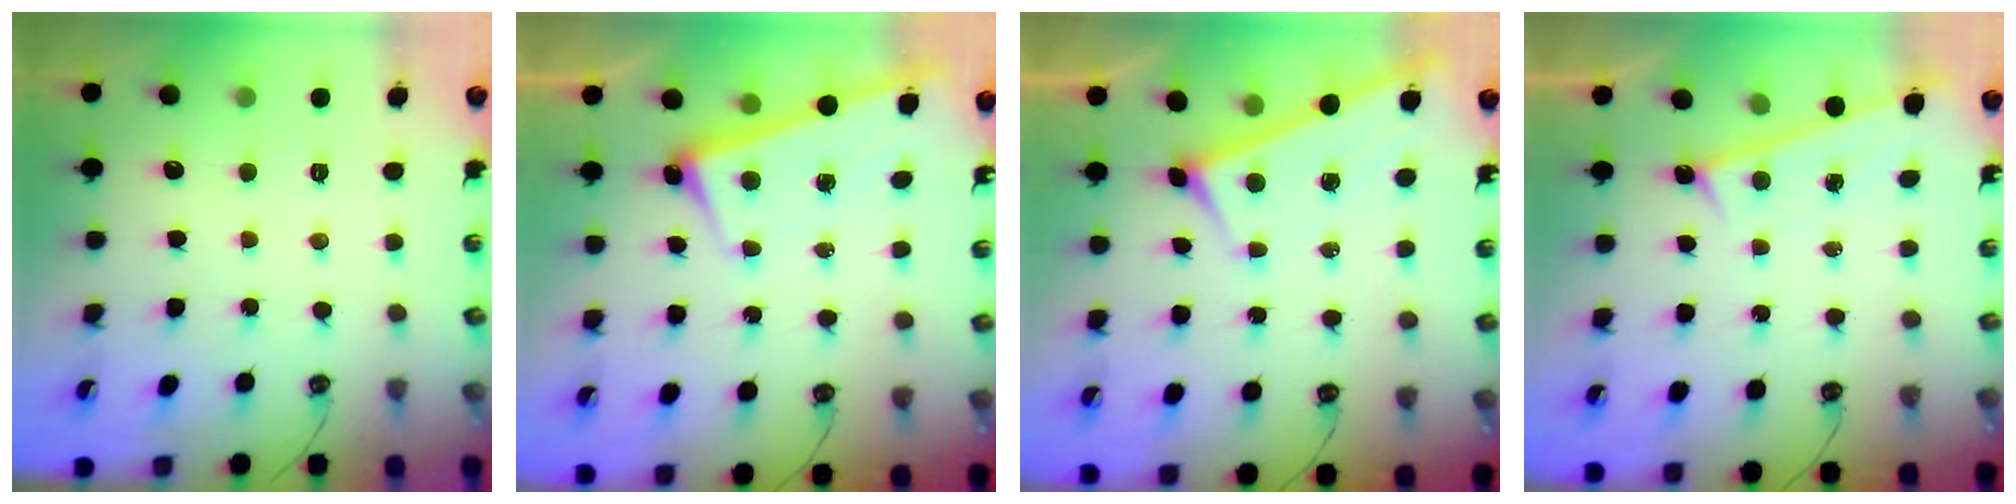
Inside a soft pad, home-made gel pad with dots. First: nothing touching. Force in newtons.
{"total": 2.6, "press": 2.5, "slide": 0.5}
{"total": 3.0, "press": 3.0, "slide": 0.2}
{"total": 1.4, "press": 1.1, "slide": 0.7}